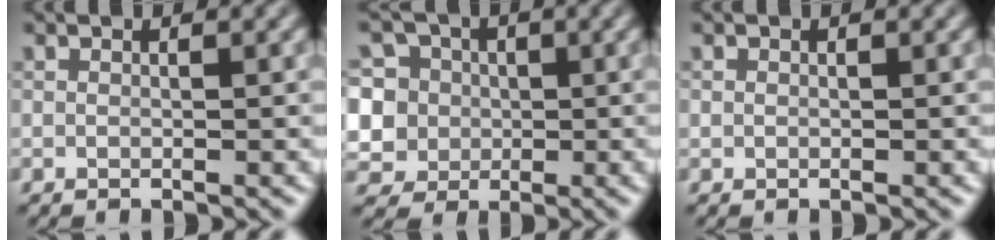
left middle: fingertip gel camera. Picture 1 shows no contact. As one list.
[{"total": 10.0, "force": [2.6, 8.9, 3.8], "torque": [-0.094, 0.036, 0.021]}, {"total": 0.0}]